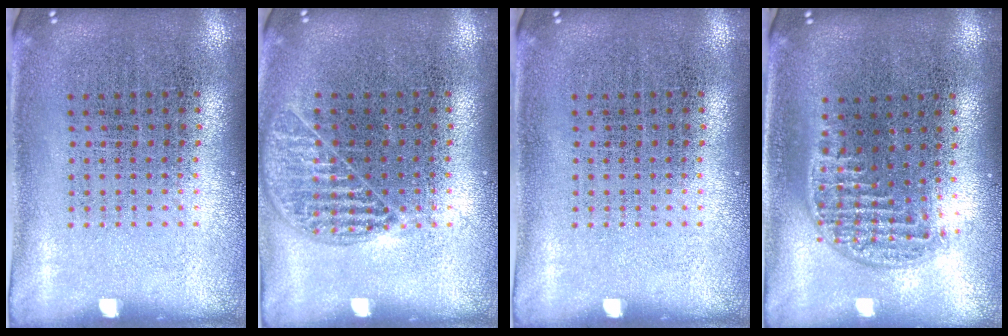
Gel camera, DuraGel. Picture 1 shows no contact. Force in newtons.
{"total": 1.0, "press": 1.0, "slide": 0.3}
{"total": 0.0}
{"total": 1.2, "press": 1.0, "slide": 0.6}